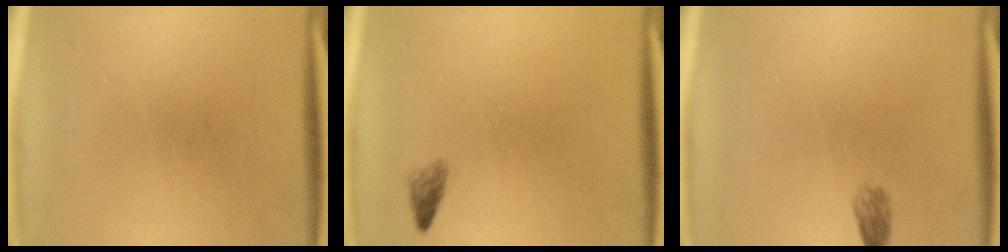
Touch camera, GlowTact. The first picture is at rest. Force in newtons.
{"total": 1.1}
{"total": 1.5}